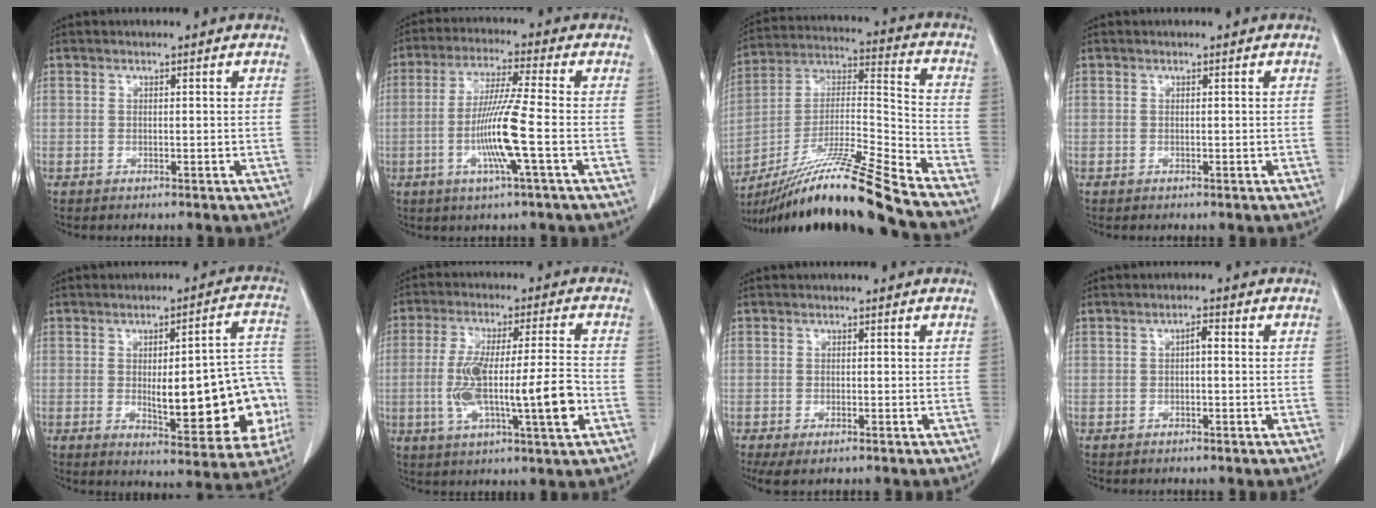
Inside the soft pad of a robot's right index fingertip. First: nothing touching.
{"total": 10.0, "force": [-2.5, -0.9, 9.7], "torque": [-0.192, -0.012, -0.051]}
{"total": 20.8, "force": [-16.8, -2.0, 12.1], "torque": [-0.231, -0.017, -0.305]}
{"total": 0.0}
{"total": 19.2, "force": [-2.8, 5.4, 18.2], "torque": [-0.172, 0.030, -0.016]}
{"total": 14.1, "force": [-2.8, 1.4, 13.8], "torque": [-0.255, 0.004, -0.045]}
{"total": 3.2, "force": [-2.0, 1.1, 2.3], "torque": [-0.040, -0.009, -0.030]}
{"total": 1.4, "force": [0.0, 0.4, 1.4], "torque": [-0.023, 0.005, -0.001]}